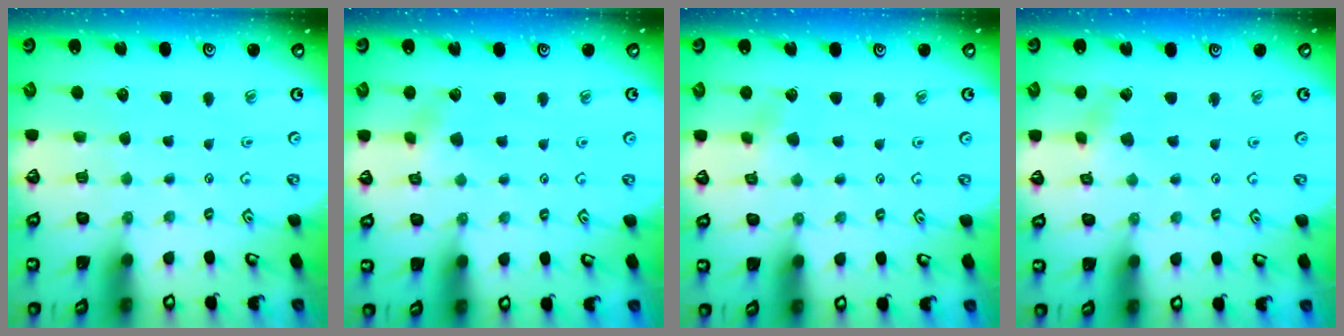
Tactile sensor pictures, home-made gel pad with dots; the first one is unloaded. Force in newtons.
{"total": 3.5, "press": 3.4, "slide": 0.7}
{"total": 2.9, "press": 2.9, "slide": 0.3}
{"total": 2.8, "press": 2.8, "slide": 0.1}